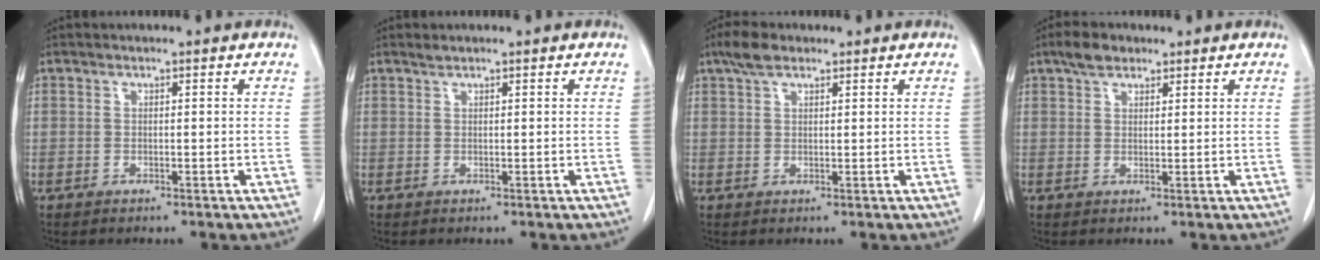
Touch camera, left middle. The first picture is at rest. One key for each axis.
{"total": 0.7, "fx": 0.6, "fy": -0.1, "fz": 0.2, "tx": -0.010, "ty": 0.001, "tz": 0.015}
{"total": 3.4, "fx": 2.5, "fy": 1.4, "fz": 1.9, "tx": -0.044, "ty": 0.011, "tz": 0.046}
{"total": 3.3, "fx": 2.4, "fy": 1.6, "fz": 1.5, "tx": -0.033, "ty": 0.010, "tz": 0.043}